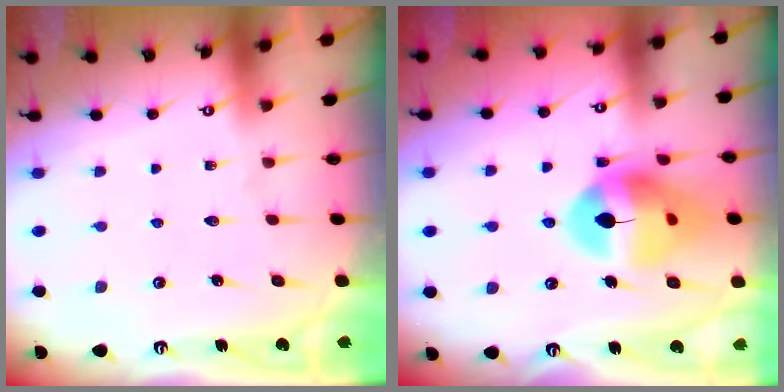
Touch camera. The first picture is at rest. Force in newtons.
{"total": 15.5, "press": 15.5, "slide": 1.6}